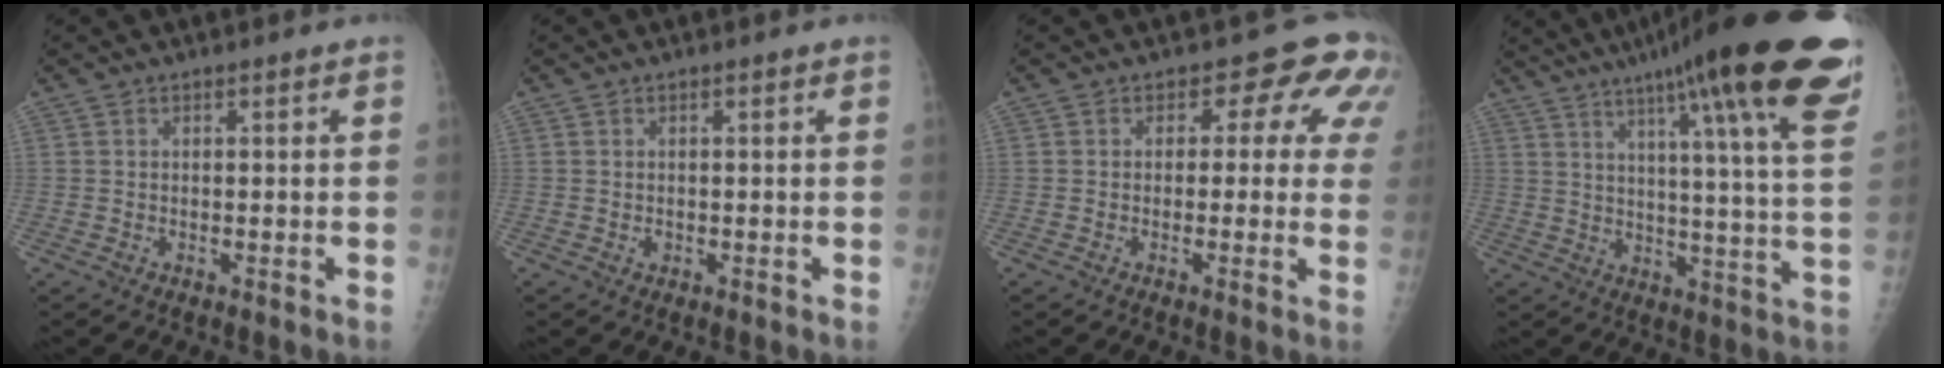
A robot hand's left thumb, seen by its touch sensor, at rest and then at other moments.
{"total": 0.7, "force": [0.0, 0.6, 0.4], "torque": [-0.001, 0.001, 0.000]}
{"total": 7.9, "force": [2.6, 5.0, 5.5], "torque": [-0.017, 0.000, 0.013]}
{"total": 28.0, "force": [18.0, 3.2, 21.2], "torque": [-0.276, -0.059, 0.242]}